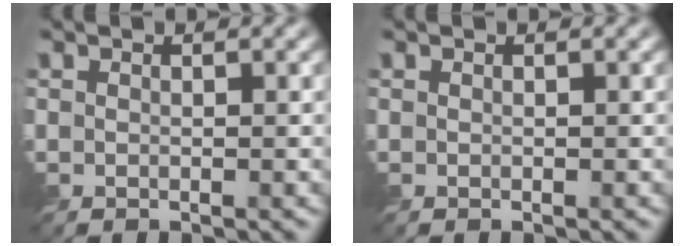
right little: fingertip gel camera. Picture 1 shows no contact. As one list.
[{"total": 0.0}]